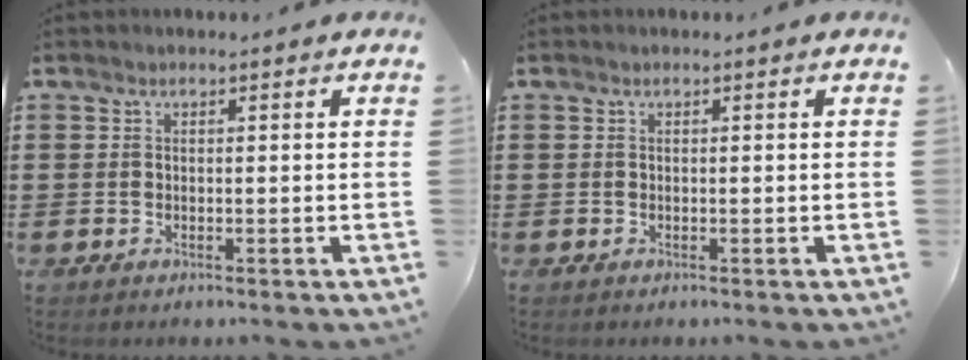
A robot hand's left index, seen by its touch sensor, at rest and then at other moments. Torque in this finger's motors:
{"motor_torque": [0.00, 0.00, 0.01, 0.00]}